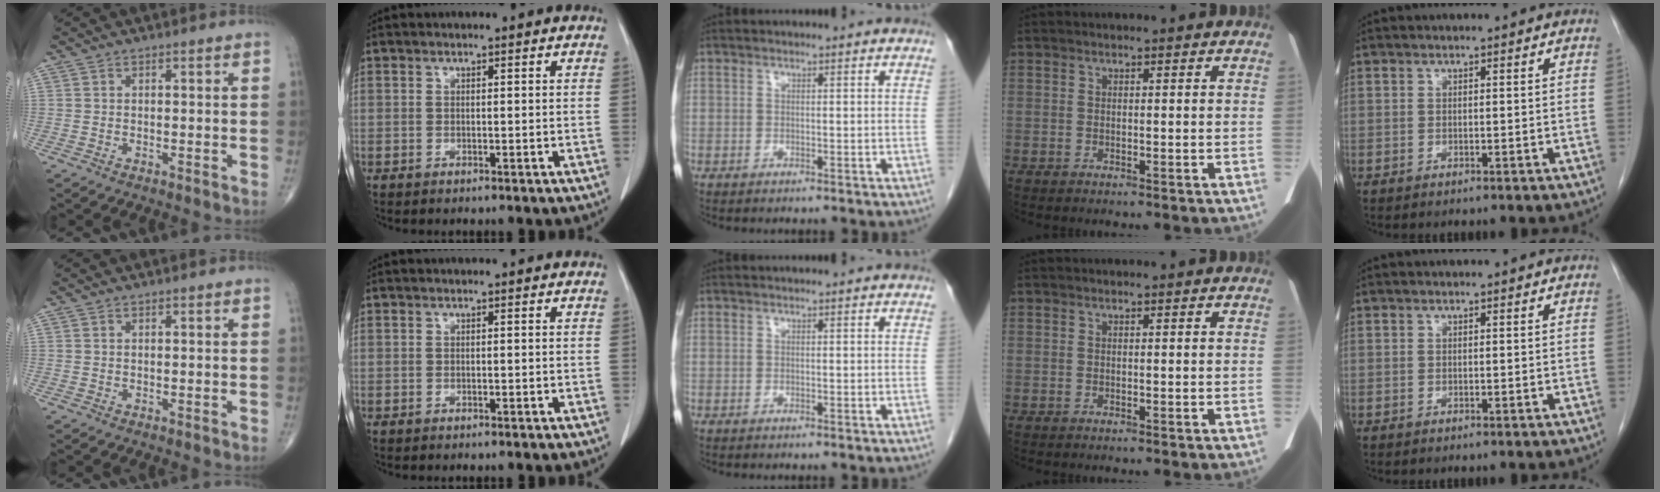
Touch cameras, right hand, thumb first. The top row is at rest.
{}